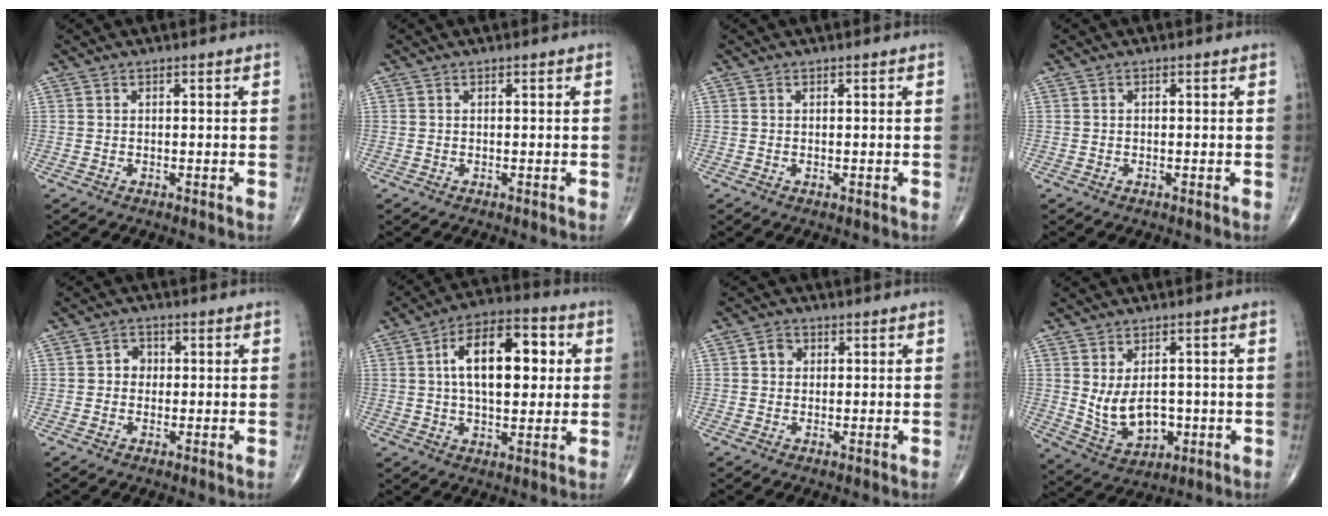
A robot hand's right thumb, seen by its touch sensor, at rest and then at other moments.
{"total": 0.0}
{"total": 0.0}
{"total": 0.0}
{"total": 2.8, "force": [0.1, 2.5, 1.2], "torque": [0.001, 0.008, -0.006]}
{"total": 16.5, "force": [3.0, 8.6, 13.7], "torque": [-0.195, 0.017, 0.043]}
{"total": 2.6, "force": [0.5, 2.3, 1.1], "torque": [-0.005, 0.003, 0.004]}
{"total": 8.9, "force": [-0.1, 5.9, 6.6], "torque": [-0.093, -0.011, 0.017]}